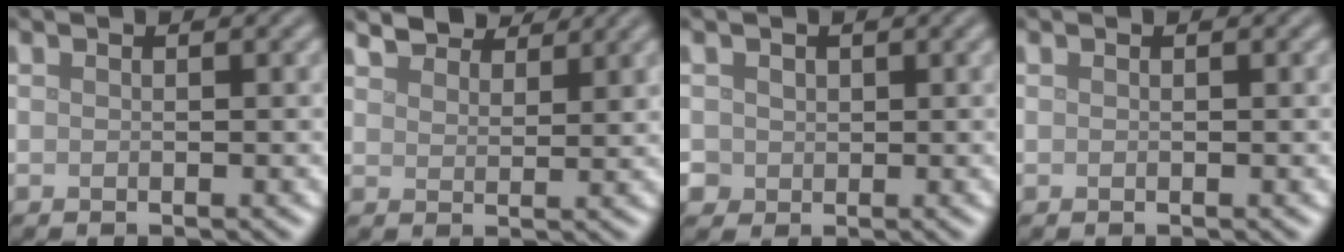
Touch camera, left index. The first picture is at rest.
{"total": 4.6, "force": [4.2, 1.2, 1.4], "torque": [-0.031, 0.007, 0.067]}
{"total": 1.4, "force": [0.3, 1.3, 0.3], "torque": [0.000, -0.003, 0.009]}
{"total": 0.0}